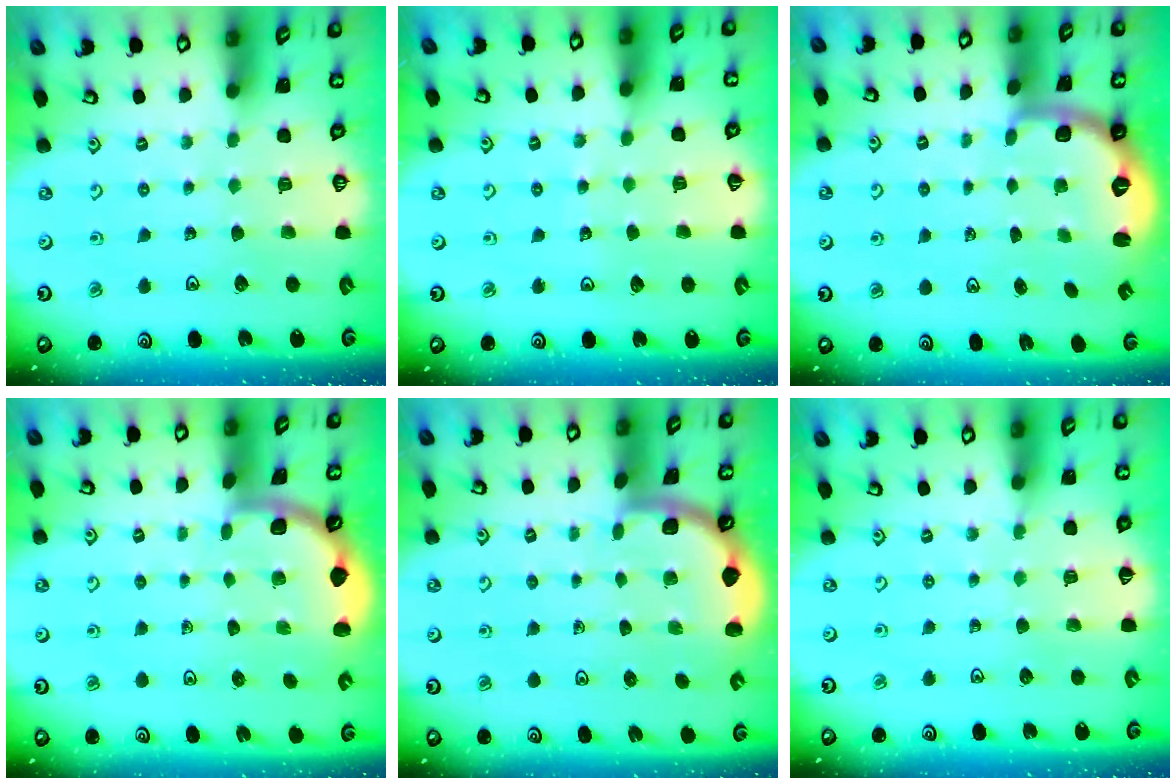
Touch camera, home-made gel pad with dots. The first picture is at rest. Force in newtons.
{"total": 4.9, "press": 4.8, "slide": 0.7}
{"total": 2.6, "press": 1.5, "slide": 2.1}
{"total": 1.9, "press": 1.9, "slide": 0.0}
{"total": 1.7, "press": 1.7, "slide": 0.0}
{"total": 3.4, "press": 3.4, "slide": 0.6}